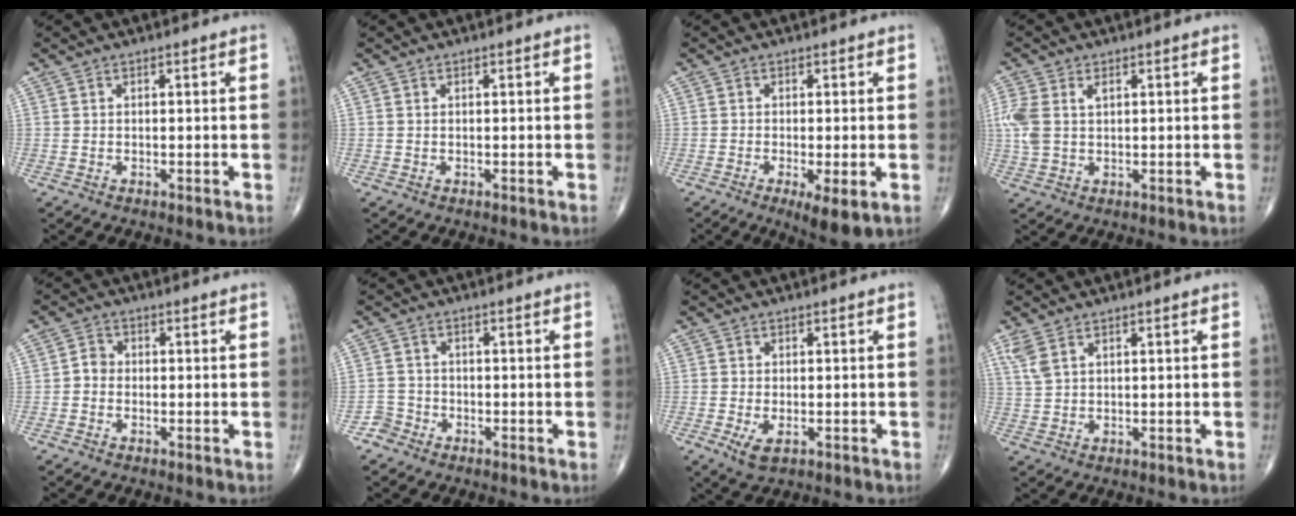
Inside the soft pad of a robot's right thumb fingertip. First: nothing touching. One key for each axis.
{"total": 0.0}
{"total": 5.8, "fx": -2.0, "fy": 1.4, "fz": 5.2, "tx": -0.087, "ty": -0.018, "tz": -0.031}
{"total": 6.8, "fx": 1.4, "fy": 4.3, "fz": 5.2, "tx": -0.140, "ty": 0.015, "tz": 0.033}
{"total": 2.2, "fx": -0.5, "fy": 1.9, "fz": 1.1, "tx": -0.009, "ty": 0.006, "tz": -0.018}
{"total": 2.4, "fx": -1.6, "fy": 1.7, "fz": -0.3, "tx": 0.011, "ty": 0.009, "tz": -0.038}
{"total": 3.2, "fx": -1.1, "fy": 1.5, "fz": 2.6, "tx": -0.051, "ty": -0.008, "tz": -0.016}
{"total": 3.2, "fx": 1.9, "fy": 1.5, "fz": 2.2, "tx": -0.056, "ty": 0.005, "tz": 0.050}